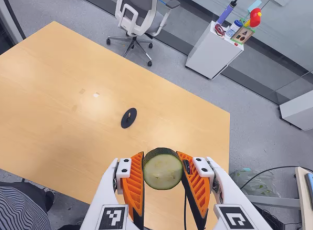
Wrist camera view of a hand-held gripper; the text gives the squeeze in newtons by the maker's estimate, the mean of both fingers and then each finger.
{"total": 12.6, "left": 11.9, "right": 13.3}